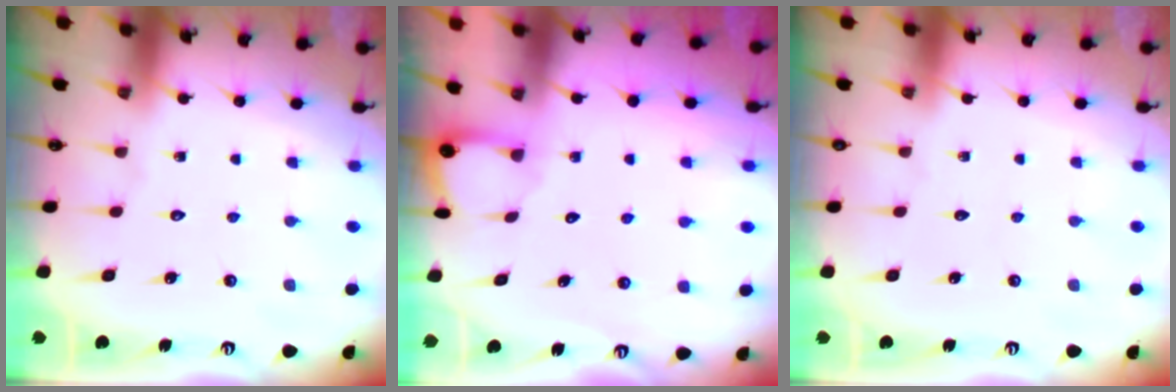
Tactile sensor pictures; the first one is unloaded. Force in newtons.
{"total": 1.8, "press": 1.8, "slide": 0.1}
{"total": 0.0}